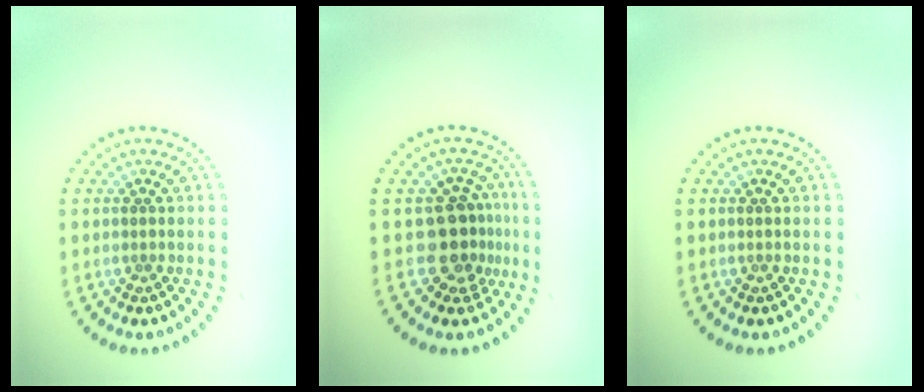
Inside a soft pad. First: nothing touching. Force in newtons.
{"total": 3.7, "press": 3.0, "slide": 2.1}
{"total": 0.0}